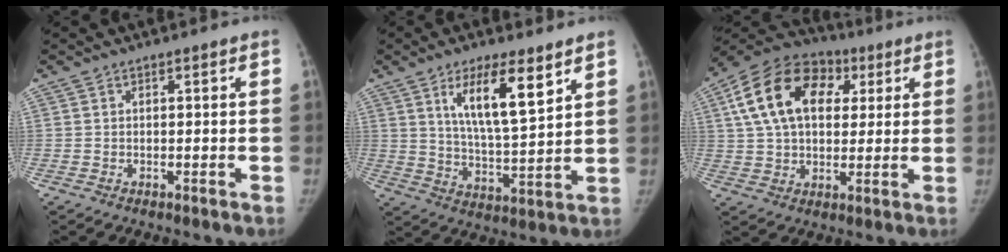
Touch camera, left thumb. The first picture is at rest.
{"total": 12.6, "force": [6.5, 3.5, 10.2], "torque": [-0.163, -0.041, 0.120]}
{"total": 19.3, "force": [5.8, 12.9, 13.2], "torque": [-0.227, 0.017, 0.091]}